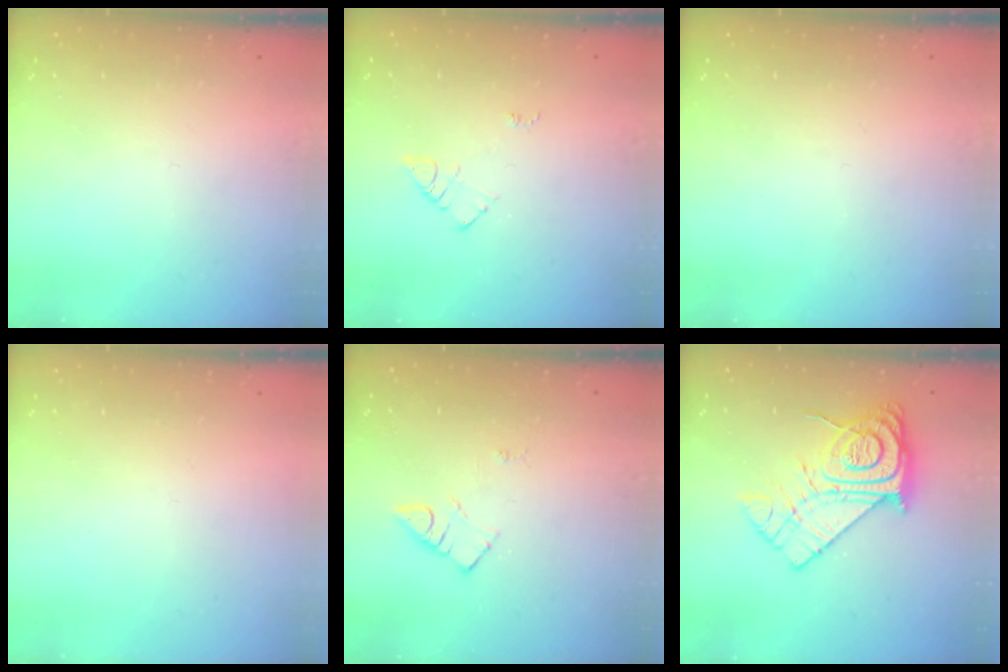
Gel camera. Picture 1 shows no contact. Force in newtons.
{"total": 6.3, "press": 6.3, "slide": 0.6}
{"total": 0.0}
{"total": 1.7, "press": 1.7, "slide": 0.2}
{"total": 3.8, "press": 3.8, "slide": 0.4}
{"total": 16.7, "press": 16.6, "slide": 1.2}